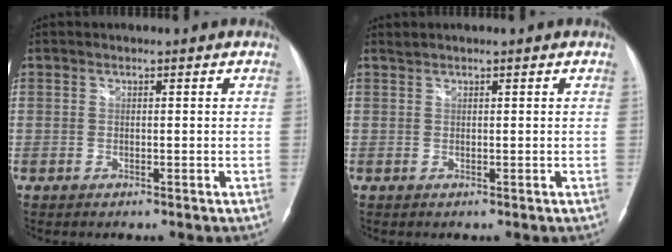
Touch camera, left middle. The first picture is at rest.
{"total": 0.5, "force": [0.5, -0.2, 0.0], "torque": [-0.006, 0.007, 0.015]}